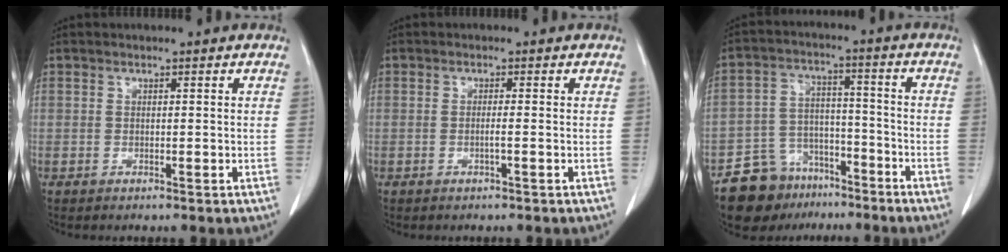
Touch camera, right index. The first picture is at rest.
{"total": 1.1, "force": [-0.4, -0.3, 1.0], "torque": [-0.016, -0.001, -0.008]}
{"total": 10.2, "force": [-7.5, 6.5, 2.2], "torque": [-0.042, 0.032, -0.121]}